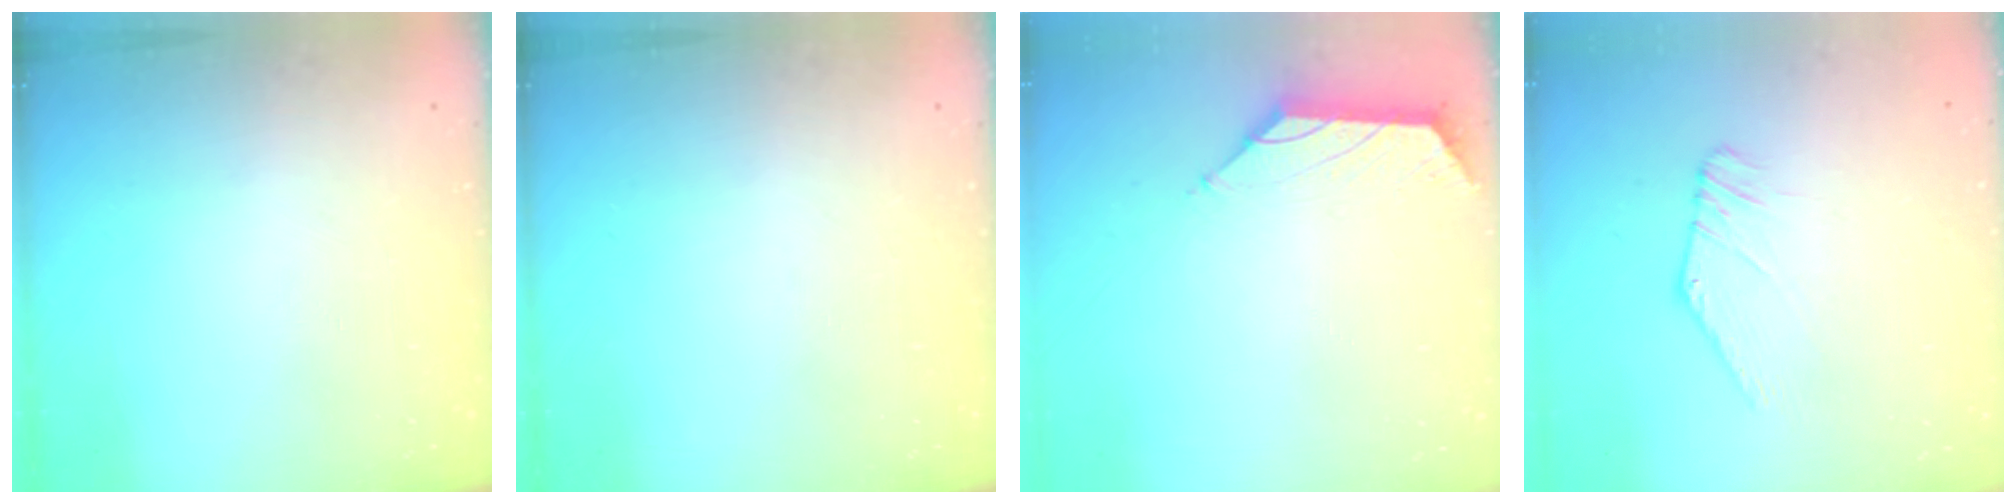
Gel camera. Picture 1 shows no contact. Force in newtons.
{"total": 0.0}
{"total": 1.5, "press": 1.4, "slide": 0.6}
{"total": 2.7, "press": 2.7, "slide": 0.1}